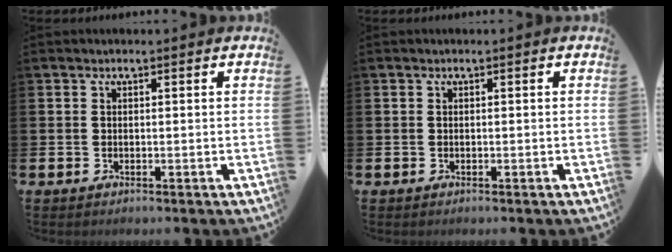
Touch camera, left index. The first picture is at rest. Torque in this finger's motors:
{"motor_torque": [-0.15, 0.18, -0.01, -0.01]}